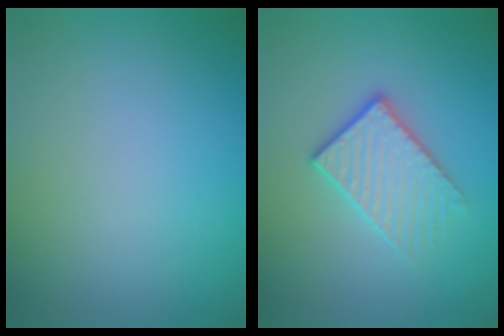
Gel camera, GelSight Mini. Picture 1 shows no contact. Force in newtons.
{"total": 3.1, "press": 2.8, "slide": 1.4}